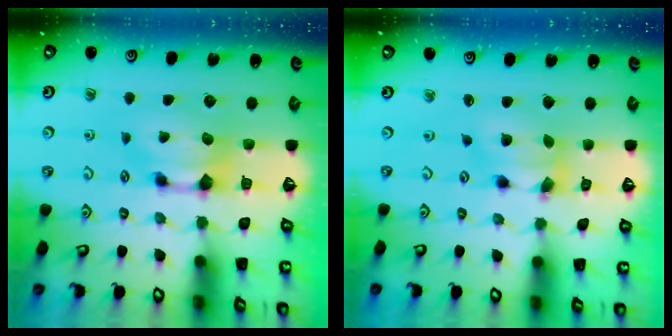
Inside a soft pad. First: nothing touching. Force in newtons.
{"total": 4.3, "press": 3.8, "slide": 1.9}